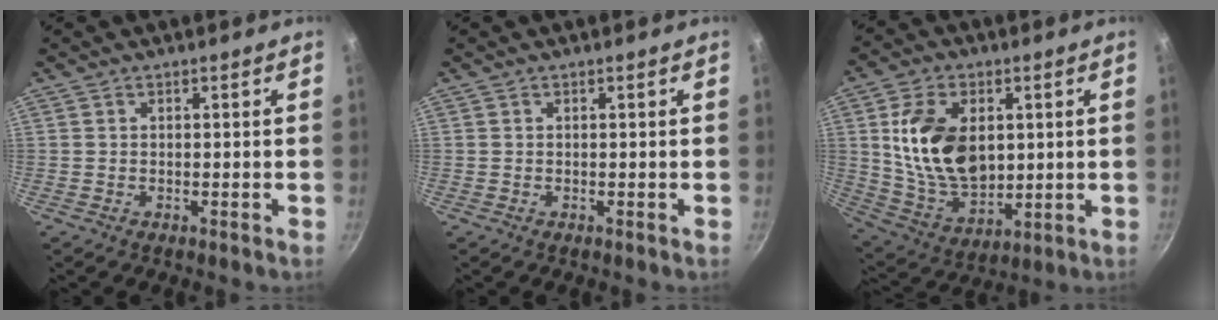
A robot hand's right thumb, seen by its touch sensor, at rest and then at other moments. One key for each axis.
{"total": 0.0}
{"total": 17.4, "fx": 2.9, "fy": 11.4, "fz": 12.8, "tx": -0.206, "ty": -0.020, "tz": 0.067}